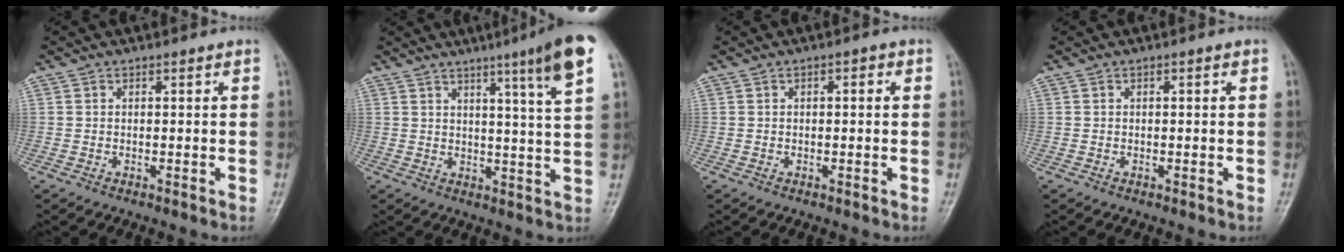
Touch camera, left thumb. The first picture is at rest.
{"total": 10.8, "force": [5.9, -0.4, 9.0], "torque": [-0.128, -0.026, 0.074]}
{"total": 1.2, "force": [0.3, 0.5, 1.1], "torque": [-0.011, 0.004, -0.002]}
{"total": 0.0}